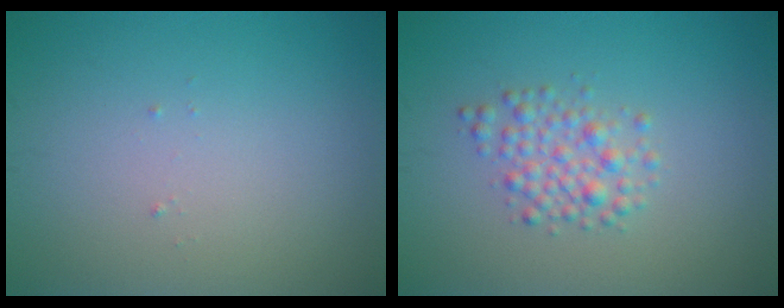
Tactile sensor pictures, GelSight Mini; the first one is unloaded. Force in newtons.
{"total": 2.6, "press": 2.6, "slide": 0.0}